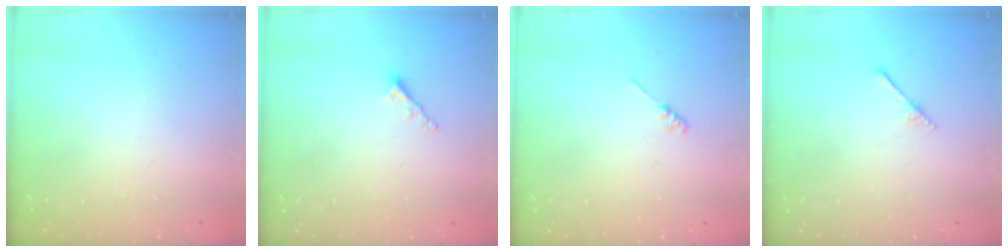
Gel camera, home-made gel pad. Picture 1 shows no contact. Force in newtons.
{"total": 2.3, "press": 2.2, "slide": 0.6}
{"total": 1.2, "press": 1.1, "slide": 0.3}
{"total": 2.9, "press": 2.9, "slide": 0.2}